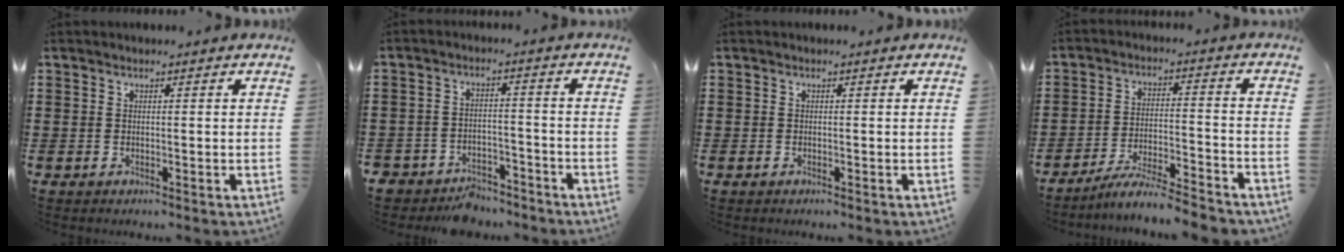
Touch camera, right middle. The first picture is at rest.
{"total": 5.5, "force": [-5.2, 1.7, 0.6], "torque": [-0.014, 0.016, -0.107]}
{"total": 0.0}
{"total": 6.2, "force": [-5.9, -0.2, 1.9], "torque": [-0.041, -0.012, -0.115]}